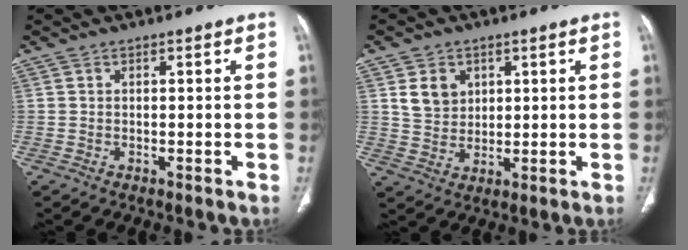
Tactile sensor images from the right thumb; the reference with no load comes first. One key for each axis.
{"total": 6.0, "fx": 2.5, "fy": 4.8, "fz": 2.7, "tx": -0.027, "ty": -0.016, "tz": 0.052}